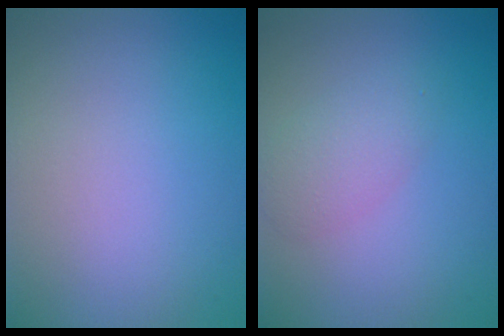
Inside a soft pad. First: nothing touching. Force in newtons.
{"total": 2.6, "press": 2.6, "slide": 0.1}